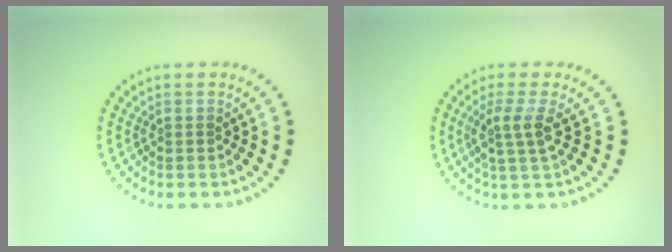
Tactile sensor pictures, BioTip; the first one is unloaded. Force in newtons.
{"total": 2.5, "press": 2.0, "slide": 1.6}